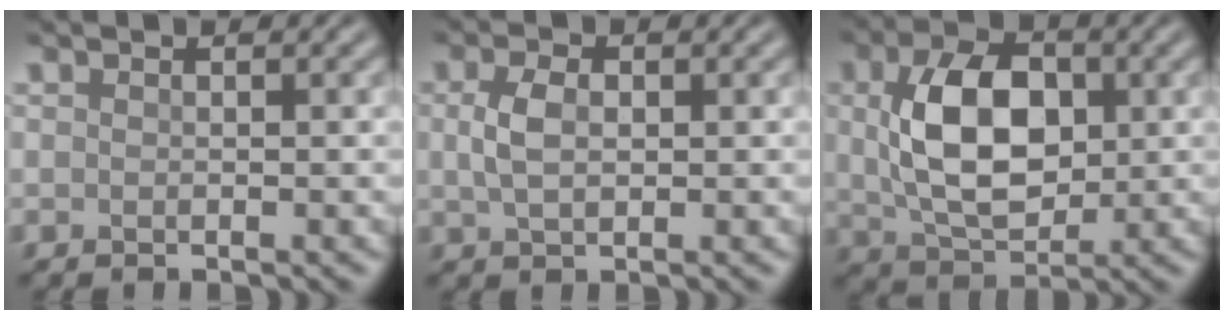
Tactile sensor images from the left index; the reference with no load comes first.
{"total": 2.8, "force": [0.4, 1.8, 2.2], "torque": [-0.050, 0.002, 0.008]}
{"total": 8.3, "force": [0.9, 5.2, 6.5], "torque": [-0.125, 0.005, 0.018]}